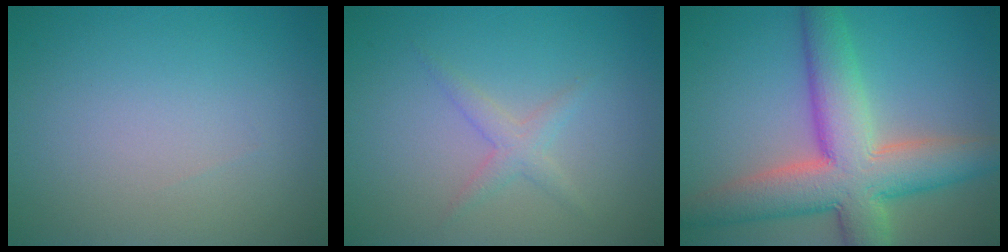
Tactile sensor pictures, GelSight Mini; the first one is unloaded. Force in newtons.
{"total": 1.6, "press": 1.6, "slide": 0.1}
{"total": 9.9, "press": 9.8, "slide": 0.8}